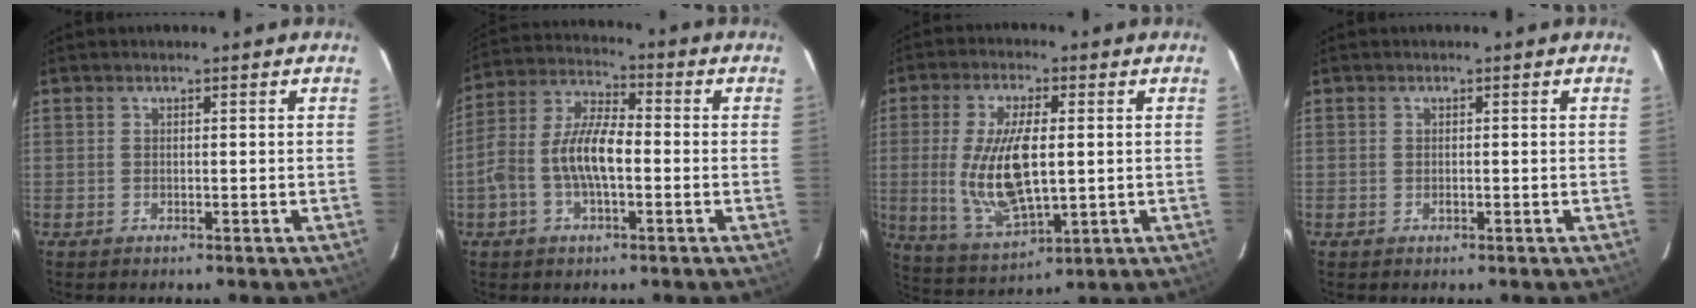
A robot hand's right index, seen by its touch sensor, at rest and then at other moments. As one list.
[{"total": 9.8, "force": [-2.1, 4.1, 8.7], "torque": [-0.183, 0.015, -0.043]}, {"total": 14.7, "force": [0.2, 6.0, 13.5], "torque": [-0.268, -0.014, 0.014]}, {"total": 0.7, "force": [-0.3, 0.4, 0.4], "torque": [-0.008, 0.002, -0.006]}]